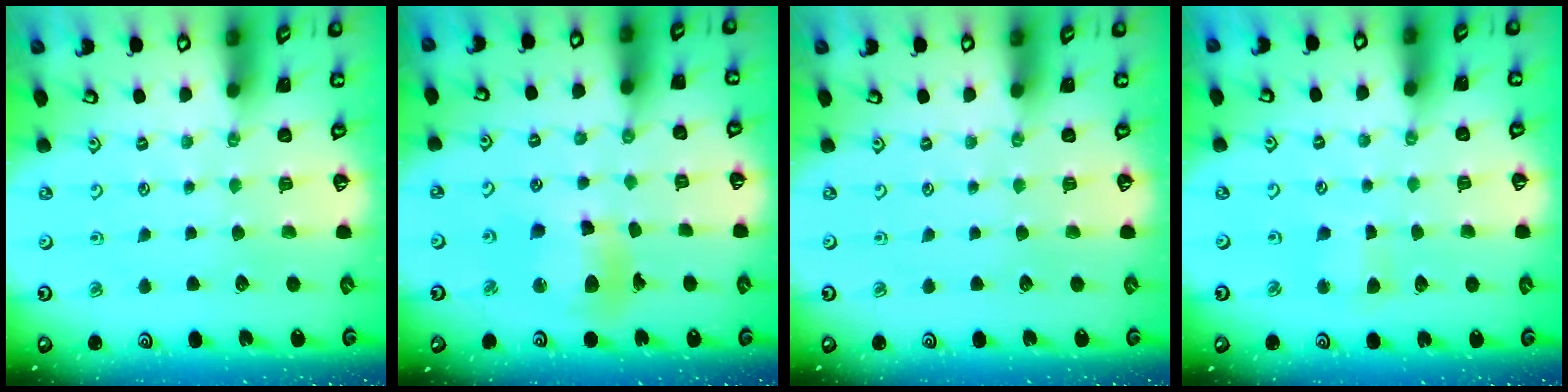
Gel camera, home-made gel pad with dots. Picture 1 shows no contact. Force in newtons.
{"total": 11.7, "press": 11.6, "slide": 1.4}
{"total": 0.0}
{"total": 3.9, "press": 3.8, "slide": 0.4}